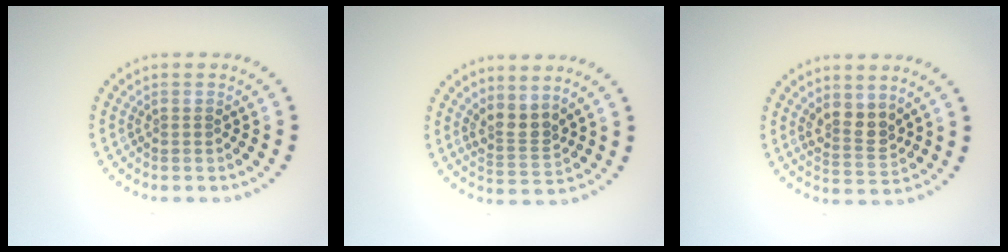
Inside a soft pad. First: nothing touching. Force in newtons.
{"total": 2.6, "press": 2.0, "slide": 1.6}
{"total": 2.6, "press": 2.4, "slide": 1.2}